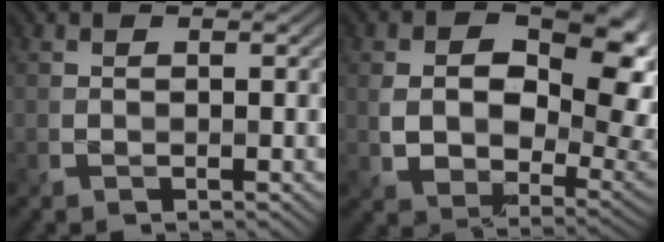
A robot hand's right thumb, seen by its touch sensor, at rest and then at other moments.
{"total": 13.3, "force": [3.2, 9.3, 9.0], "torque": [-0.144, -0.017, 0.065]}